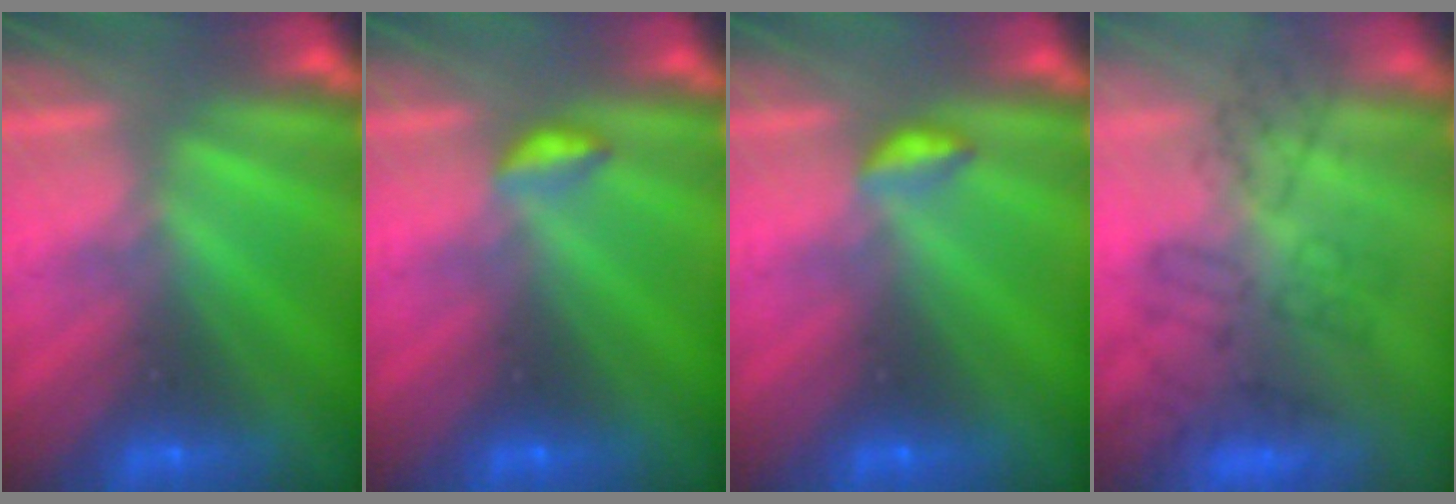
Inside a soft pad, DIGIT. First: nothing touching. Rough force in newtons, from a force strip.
{"total": 2.9}
{"total": 2.9}
{"total": 4.5}